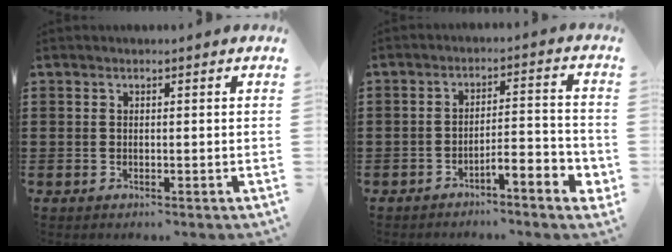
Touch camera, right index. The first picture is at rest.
{"total": 4.1, "force": [-3.5, 0.2, 2.1], "torque": [-0.038, -0.003, -0.071]}